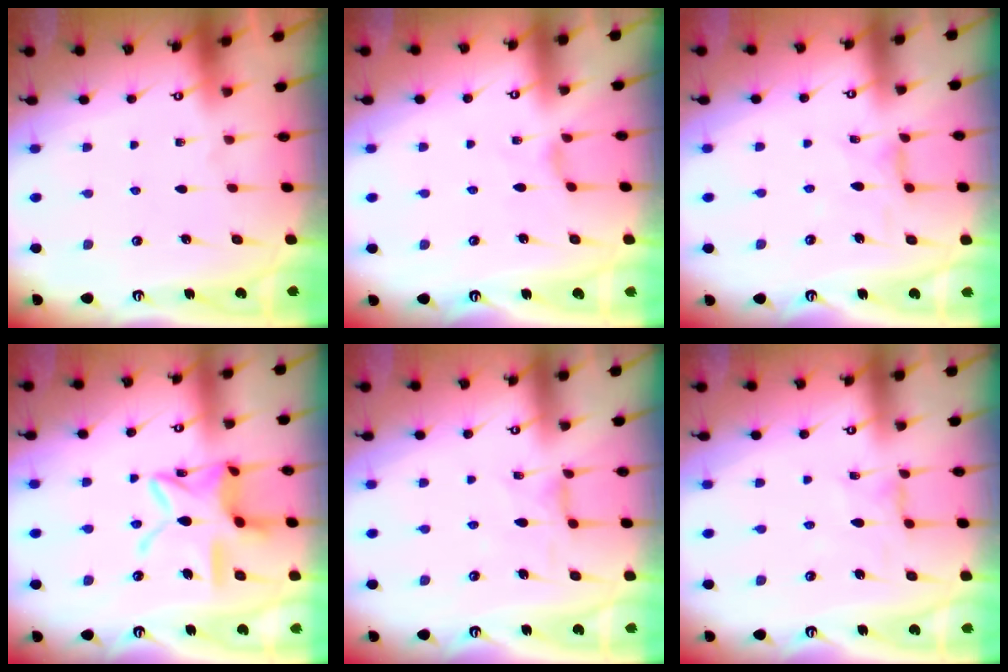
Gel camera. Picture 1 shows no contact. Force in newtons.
{"total": 1.4, "press": 1.3, "slide": 0.4}
{"total": 2.1, "press": 2.0, "slide": 0.4}
{"total": 15.7, "press": 15.6, "slide": 1.2}
{"total": 2.3, "press": 2.3, "slide": 0.5}
{"total": 1.0, "press": 1.0, "slide": 0.3}